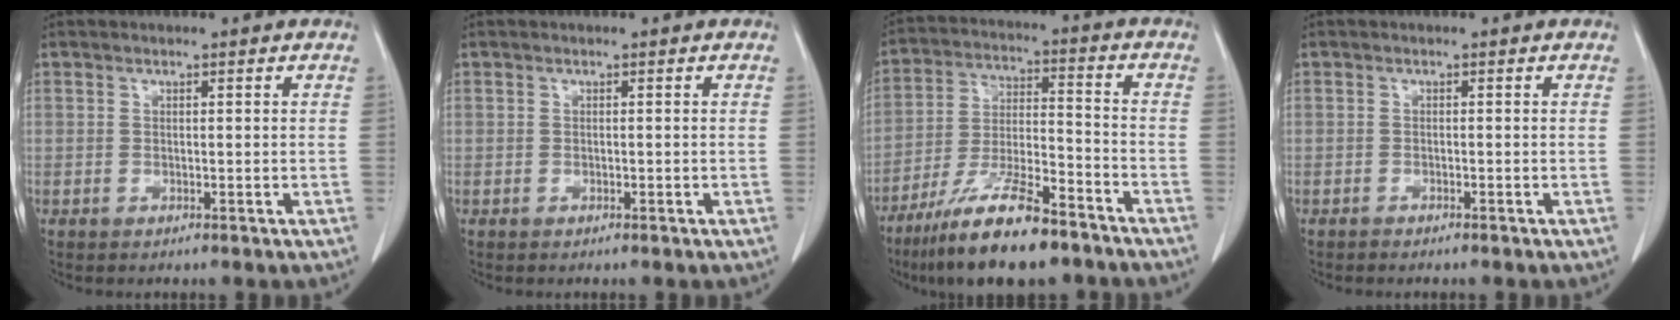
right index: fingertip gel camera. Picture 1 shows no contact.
{"total": 0.0}
{"total": 15.1, "force": [-11.1, 2.8, 9.9], "torque": [-0.196, -0.020, -0.199]}
{"total": 0.9, "force": [-0.8, 0.1, 0.4], "torque": [-0.009, -0.002, -0.010]}